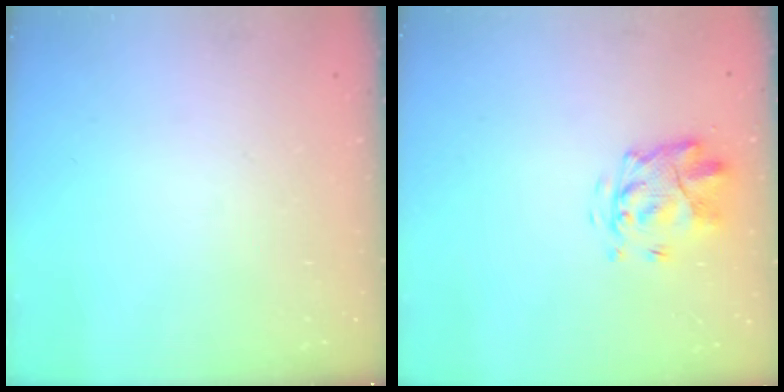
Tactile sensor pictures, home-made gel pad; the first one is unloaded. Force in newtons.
{"total": 3.6, "press": 3.3, "slide": 1.6}